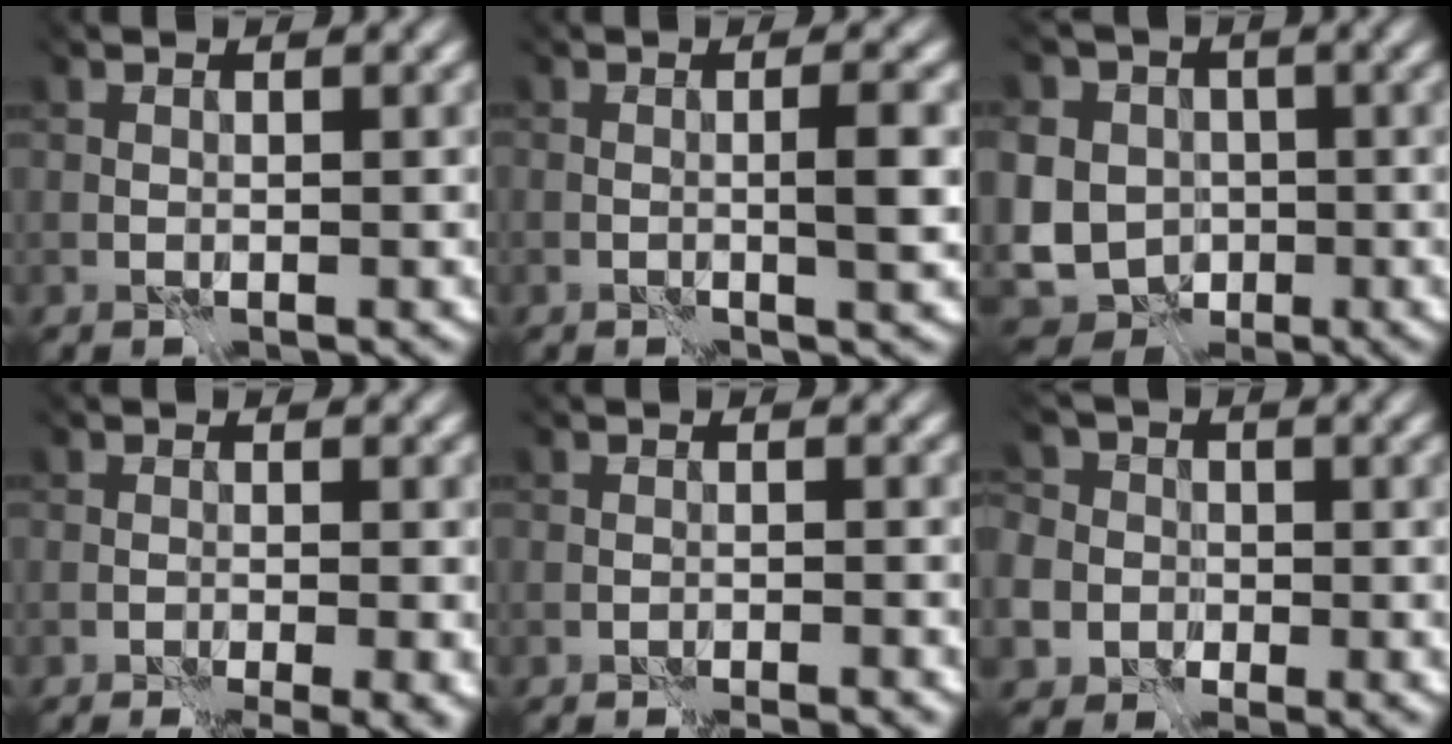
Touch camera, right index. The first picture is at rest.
{"total": 2.0, "force": [-0.4, -0.3, 1.9], "torque": [-0.029, -0.001, -0.007]}
{"total": 10.1, "force": [-0.7, 8.9, 4.7], "torque": [-0.099, 0.011, -0.047]}
{"total": 3.7, "force": [-1.3, 1.5, 3.2], "torque": [-0.032, -0.005, -0.022]}
{"total": 1.6, "force": [-1.5, 0.1, 0.7], "torque": [0.005, 0.003, -0.018]}
{"total": 6.1, "force": [-0.5, 5.6, 2.4], "torque": [-0.058, 0.015, -0.049]}